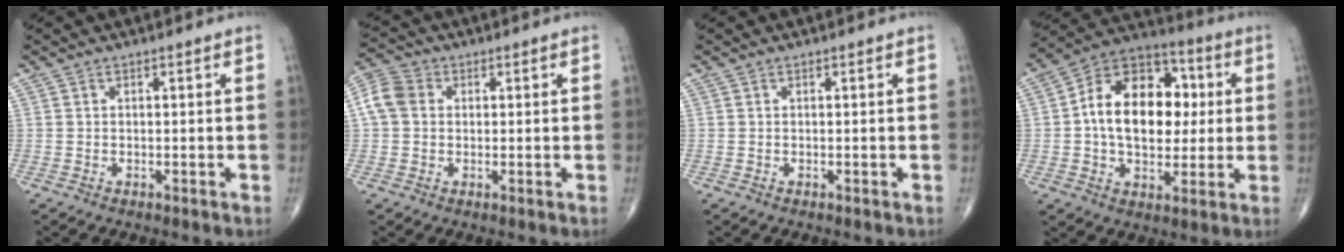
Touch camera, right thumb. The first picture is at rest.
{"total": 6.1, "force": [0.9, 4.9, 3.5], "torque": [-0.073, 0.018, 0.010]}
{"total": 0.0}
{"total": 18.7, "force": [1.5, 12.3, 13.9], "torque": [-0.188, 0.024, 0.017]}